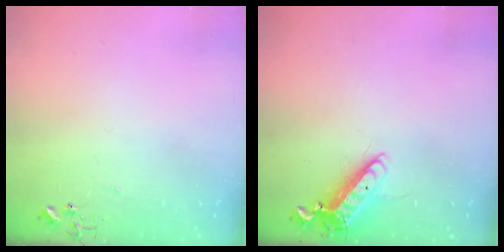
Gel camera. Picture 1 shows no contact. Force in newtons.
{"total": 12.9, "press": 12.7, "slide": 2.1}